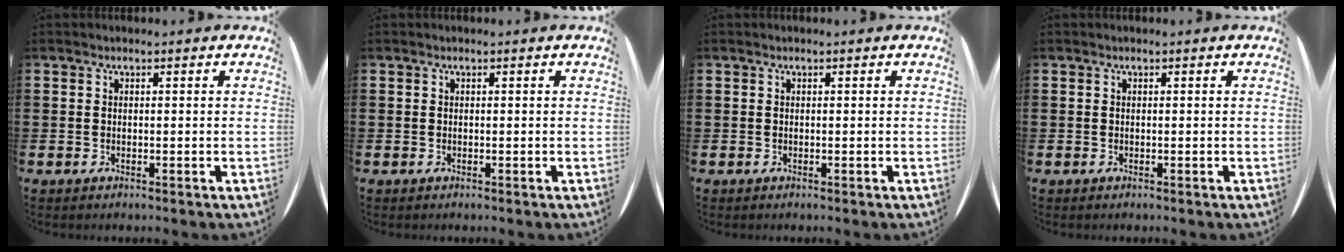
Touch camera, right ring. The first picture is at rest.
{"total": 0.0}
{"total": 0.0}
{"total": 0.0}